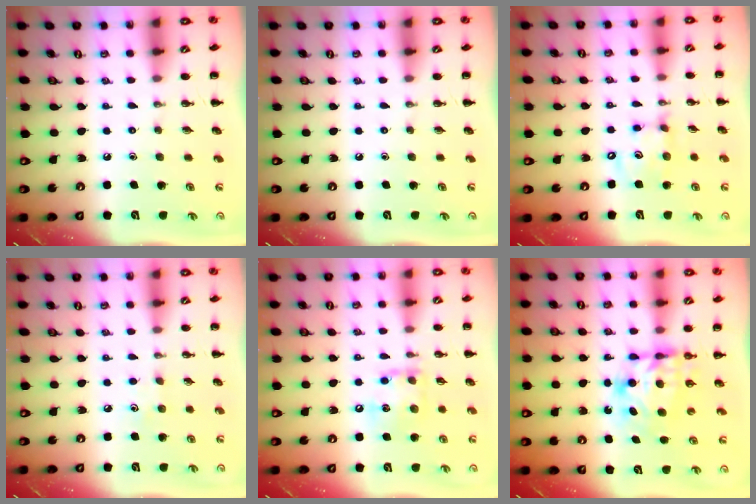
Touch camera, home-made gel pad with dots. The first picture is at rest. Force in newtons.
{"total": 0.0}
{"total": 10.1, "press": 9.9, "slide": 1.9}
{"total": 3.7, "press": 3.5, "slide": 1.2}
{"total": 11.8, "press": 11.7, "slide": 1.3}
{"total": 6.6, "press": 6.5, "slide": 0.9}